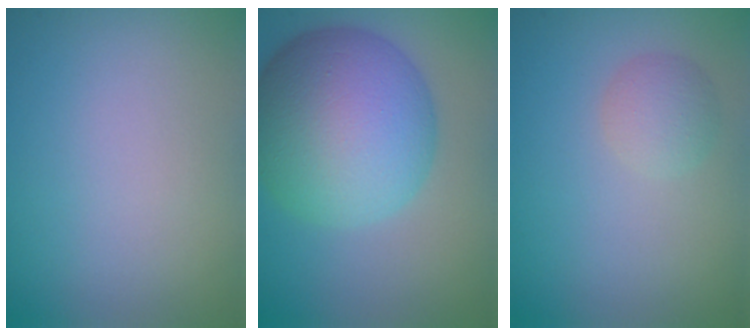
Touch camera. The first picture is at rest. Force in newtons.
{"total": 12.4, "press": 12.4, "slide": 0.1}
{"total": 2.0, "press": 2.0, "slide": 0.1}